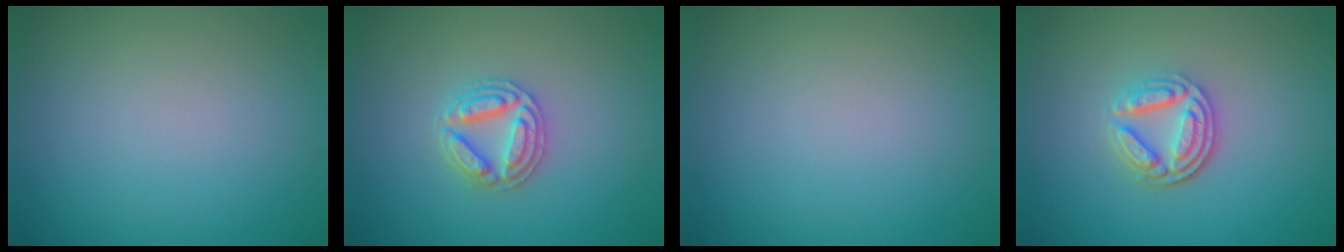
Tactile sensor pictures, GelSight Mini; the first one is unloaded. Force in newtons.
{"total": 2.9, "press": 2.9, "slide": 0.5}
{"total": 0.0}
{"total": 3.9, "press": 3.2, "slide": 2.2}